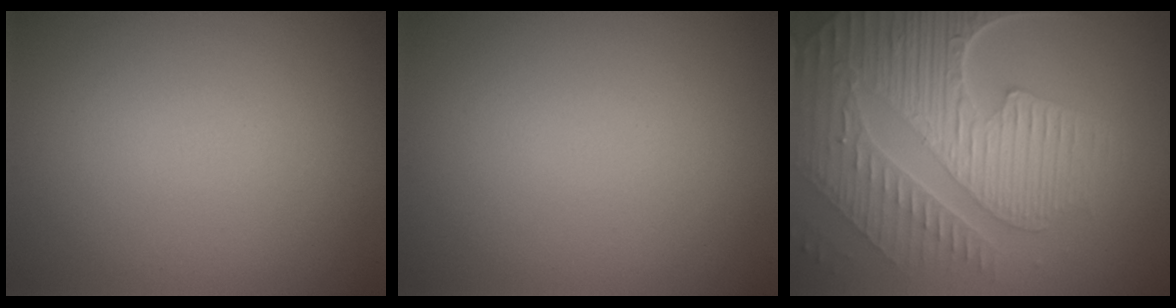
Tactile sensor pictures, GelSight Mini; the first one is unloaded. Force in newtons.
{"total": 0.0}
{"total": 9.4, "press": 6.4, "slide": 6.9}